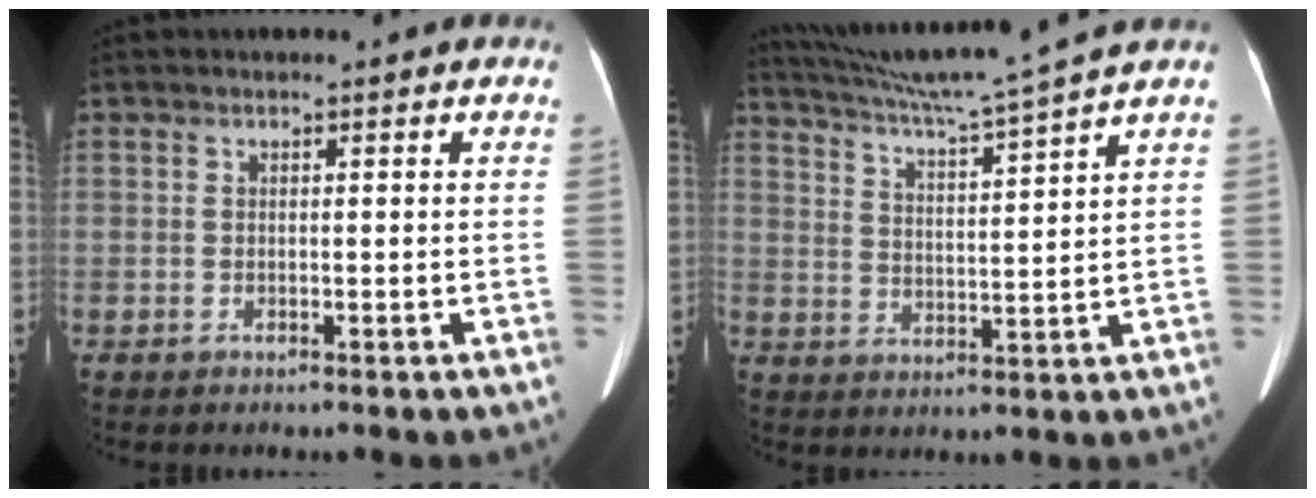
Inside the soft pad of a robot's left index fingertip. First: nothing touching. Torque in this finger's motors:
{"motor_torque": [0.40, -1.10, 0.00, 0.05]}